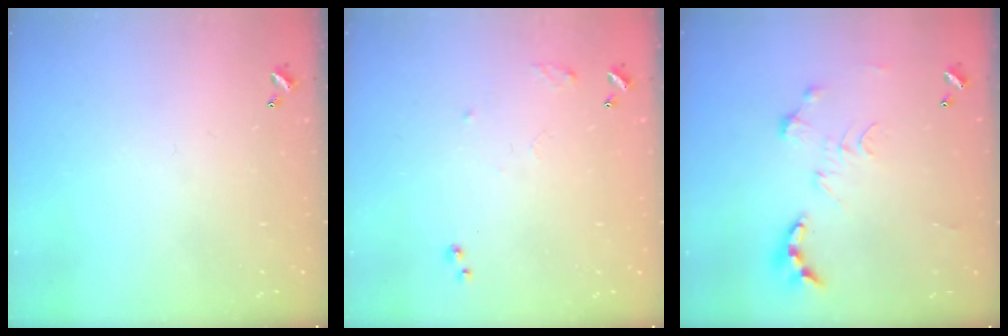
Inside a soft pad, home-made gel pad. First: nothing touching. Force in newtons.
{"total": 7.8, "press": 7.7, "slide": 0.9}
{"total": 0.6, "press": 0.6, "slide": 0.1}